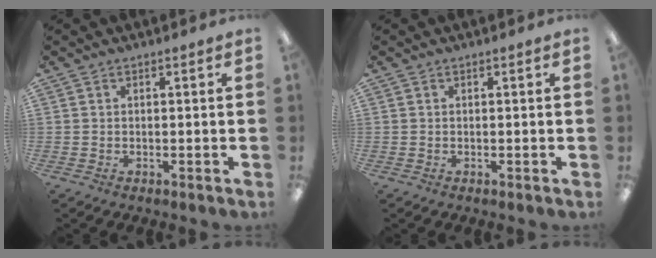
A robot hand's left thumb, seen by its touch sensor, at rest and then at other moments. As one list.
[{"total": 0.0}]